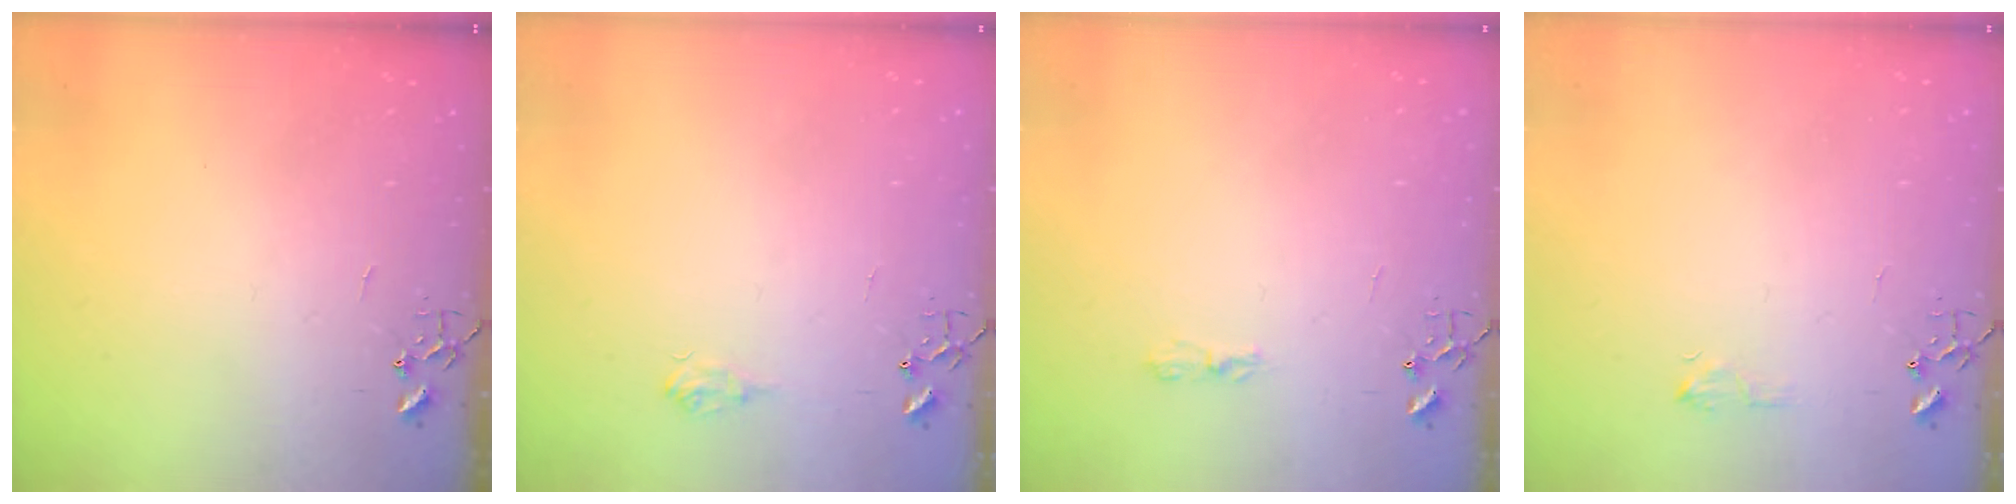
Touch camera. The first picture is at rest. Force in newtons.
{"total": 6.2, "press": 6.1, "slide": 0.8}
{"total": 3.1, "press": 3.1, "slide": 0.6}
{"total": 5.5, "press": 5.4, "slide": 0.8}